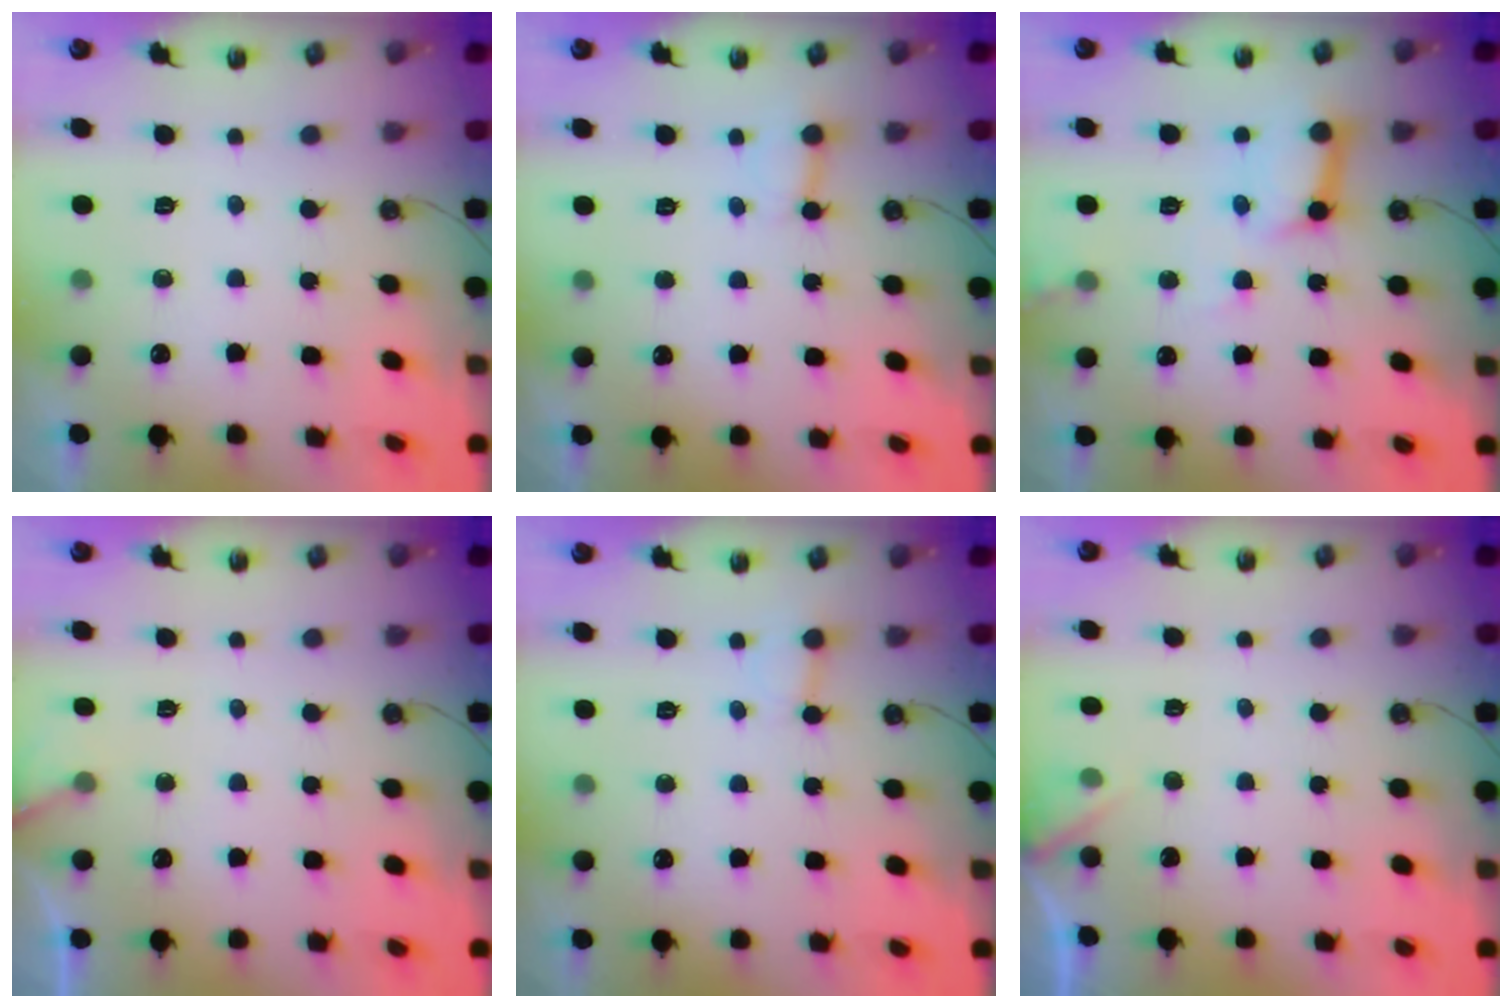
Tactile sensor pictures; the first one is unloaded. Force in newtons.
{"total": 2.7, "press": 2.6, "slide": 0.6}
{"total": 10.9, "press": 10.8, "slide": 1.5}
{"total": 4.8, "press": 4.8, "slide": 0.3}
{"total": 2.1, "press": 2.1, "slide": 0.1}
{"total": 3.9, "press": 3.8, "slide": 0.4}